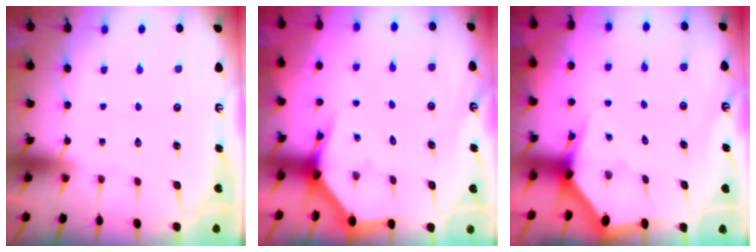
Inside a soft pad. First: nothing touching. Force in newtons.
{"total": 3.8, "press": 3.8, "slide": 0.2}
{"total": 2.9, "press": 2.9, "slide": 0.2}